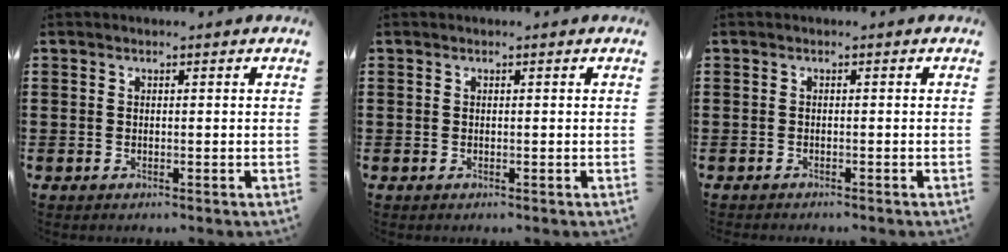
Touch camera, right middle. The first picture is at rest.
{"total": 0.0}
{"total": 0.5, "force": [-0.5, 0.0, 0.0], "torque": [-0.001, -0.001, -0.011]}